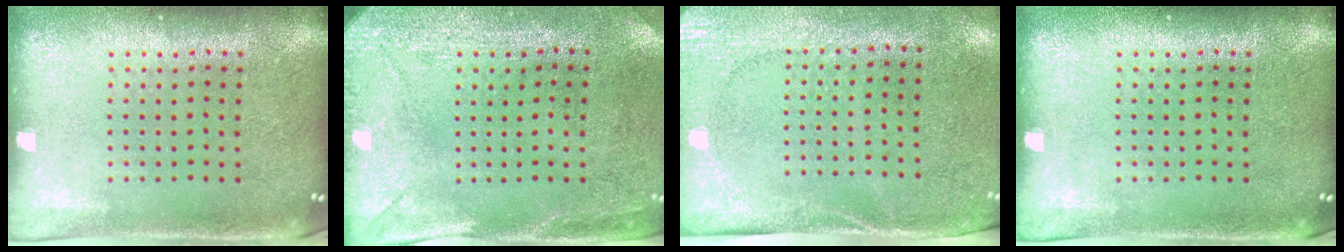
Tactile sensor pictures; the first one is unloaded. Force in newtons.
{"total": 3.0, "press": 2.3, "slide": 1.9}
{"total": 2.7, "press": 2.1, "slide": 1.6}
{"total": 0.0}